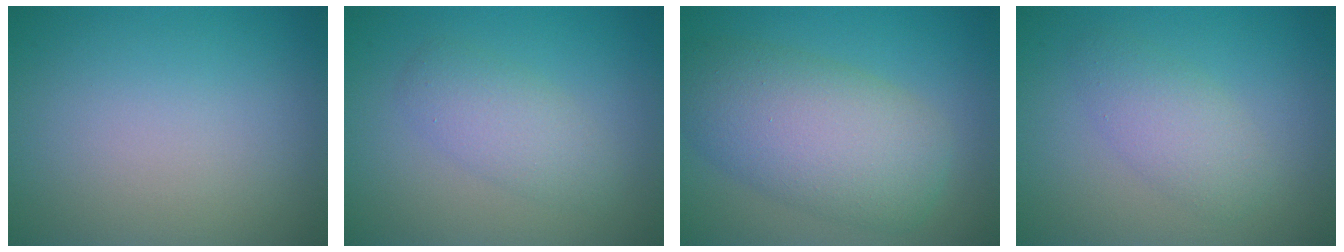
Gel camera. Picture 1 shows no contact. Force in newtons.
{"total": 2.9, "press": 2.9, "slide": 0.0}
{"total": 7.9, "press": 7.9, "slide": 0.2}
{"total": 2.7, "press": 2.7, "slide": 0.1}